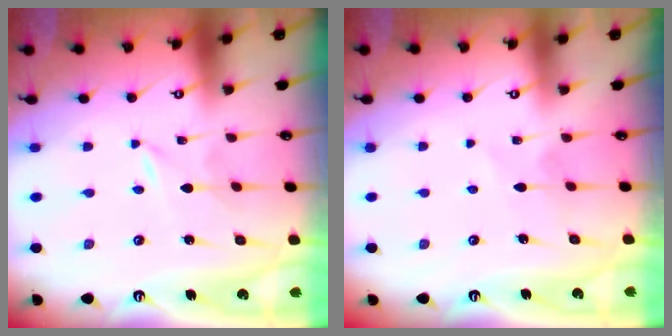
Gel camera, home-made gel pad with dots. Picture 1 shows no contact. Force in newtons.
{"total": 4.6, "press": 4.6, "slide": 0.5}